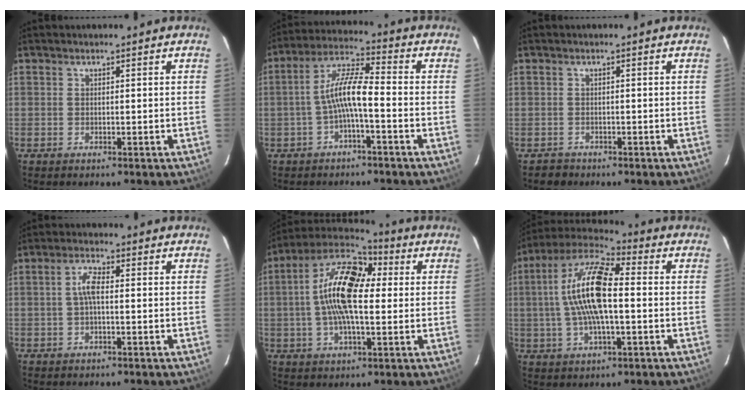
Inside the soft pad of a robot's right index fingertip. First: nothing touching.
{"total": 7.6, "force": [-2.3, 1.3, 7.1], "torque": [-0.154, 0.018, -0.045]}
{"total": 1.9, "force": [-1.2, 1.5, -0.2], "torque": [0.000, 0.007, -0.017]}
{"total": 3.4, "force": [-0.1, 1.1, 3.2], "torque": [-0.064, 0.010, -0.002]}
{"total": 16.2, "force": [1.6, 7.3, 14.4], "torque": [-0.271, 0.021, 0.012]}
{"total": 15.5, "force": [0.4, 5.5, 14.5], "torque": [-0.280, 0.016, -0.003]}